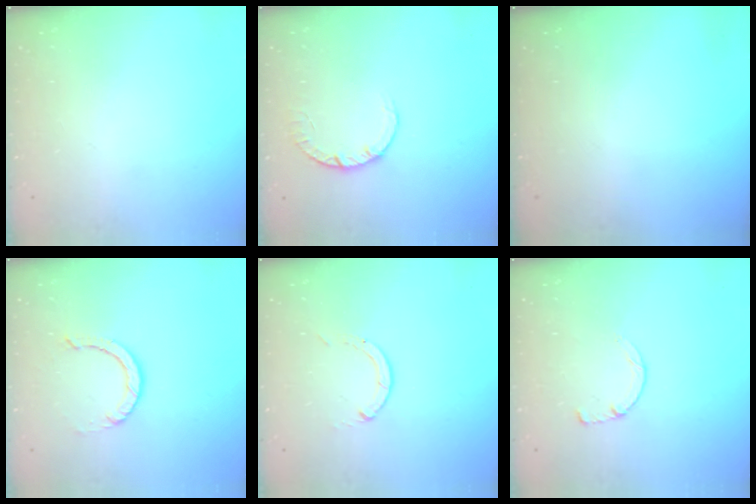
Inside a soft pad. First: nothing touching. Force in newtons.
{"total": 2.8, "press": 2.8, "slide": 0.4}
{"total": 0.0}
{"total": 3.6, "press": 3.5, "slide": 0.3}
{"total": 0.0}
{"total": 2.5, "press": 2.5, "slide": 0.3}